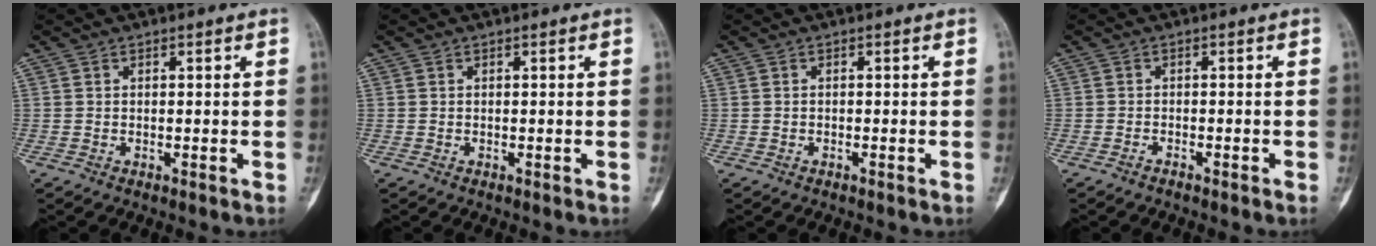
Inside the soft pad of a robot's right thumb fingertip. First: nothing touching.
{"total": 0.0}
{"total": 0.0}
{"total": 0.8, "force": [-0.7, 0.1, 0.2], "torque": [-0.008, 0.003, -0.012]}